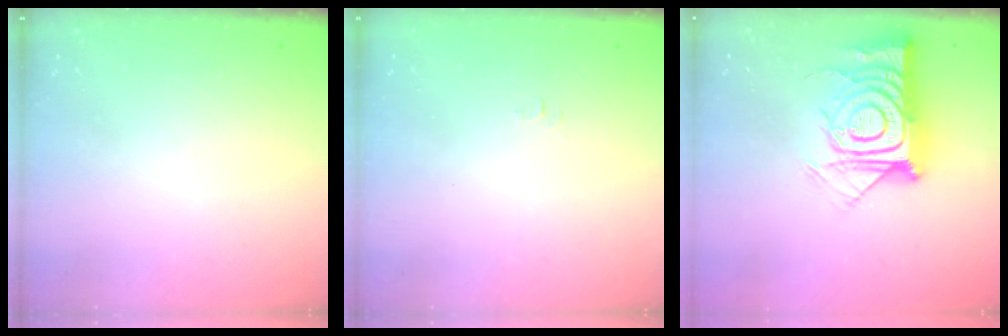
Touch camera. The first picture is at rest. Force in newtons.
{"total": 4.0, "press": 3.9, "slide": 0.3}
{"total": 16.9, "press": 16.9, "slide": 1.2}